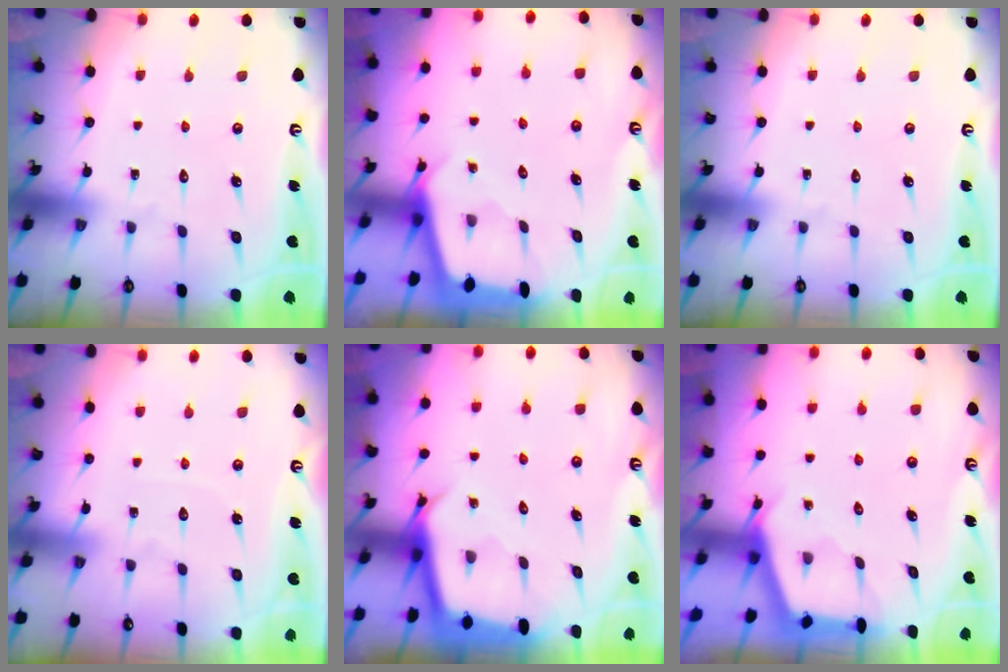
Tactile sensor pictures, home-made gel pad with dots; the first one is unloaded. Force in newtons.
{"total": 2.4, "press": 2.4, "slide": 0.3}
{"total": 0.0}
{"total": 3.0, "press": 2.9, "slide": 0.4}
{"total": 2.8, "press": 2.8, "slide": 0.0}
{"total": 2.6, "press": 2.6, "slide": 0.3}